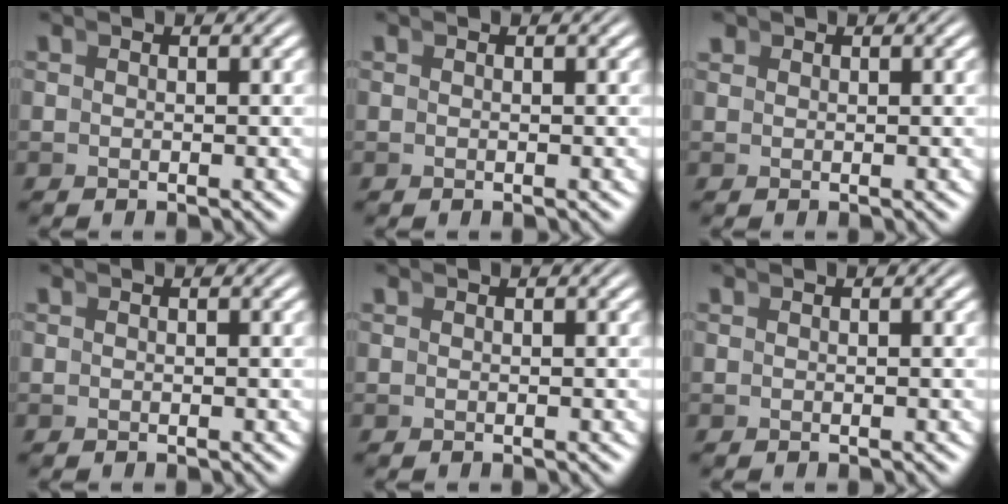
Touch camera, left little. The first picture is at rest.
{"total": 0.0}
{"total": 0.5, "force": [0.5, 0.3, -0.1], "torque": [-0.004, -0.007, 0.014]}
{"total": 0.0}
{"total": 0.0}
{"total": 0.0}